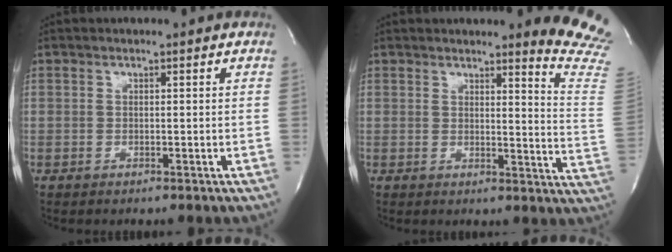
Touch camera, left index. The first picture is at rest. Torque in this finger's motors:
{"motor_torque": [0.13, -0.13, 0.35, 0.06]}